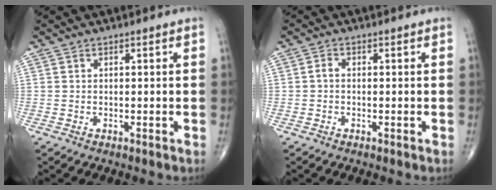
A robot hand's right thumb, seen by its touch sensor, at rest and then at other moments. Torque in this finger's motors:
{"motor_torque": [0.13, 0.00, 0.05, -0.15, -0.02]}